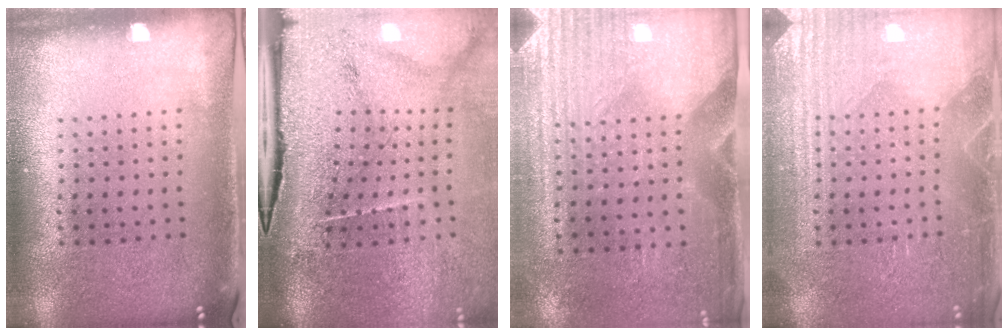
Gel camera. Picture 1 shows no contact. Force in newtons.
{"total": 4.6, "press": 3.8, "slide": 2.7}
{"total": 3.1, "press": 2.7, "slide": 1.5}
{"total": 4.2, "press": 4.1, "slide": 0.6}